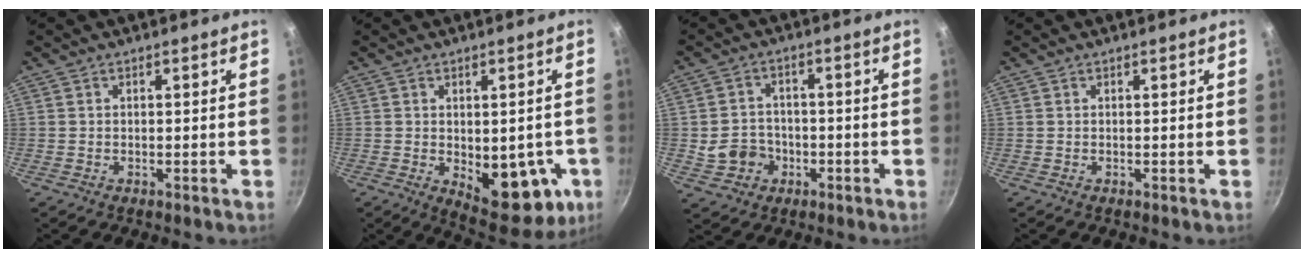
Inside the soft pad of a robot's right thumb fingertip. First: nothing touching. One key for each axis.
{"total": 13.4, "fx": -3.9, "fy": 7.0, "fz": 10.8, "tx": -0.108, "ty": 0.002, "tz": -0.033}
{"total": 6.7, "fx": -1.8, "fy": 6.0, "fz": 2.3, "tx": -0.016, "ty": 0.019, "tz": -0.027}
{"total": 0.0}